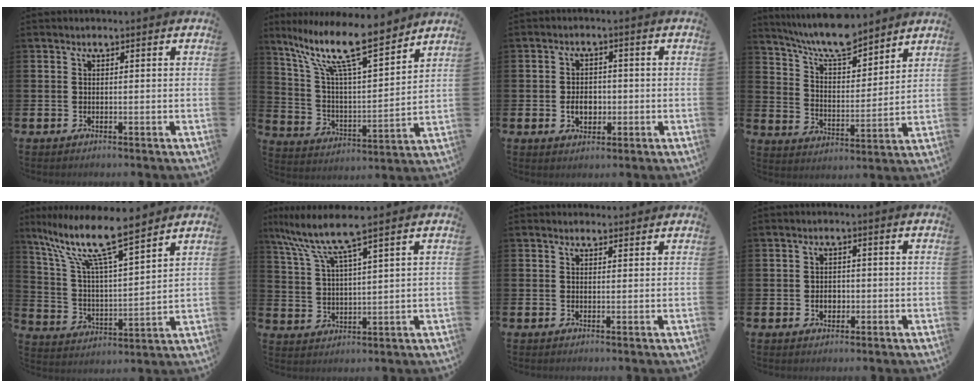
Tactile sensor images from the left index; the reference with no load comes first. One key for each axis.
{"total": 13.6, "fx": 10.5, "fy": 2.8, "fz": 8.3, "tx": -0.185, "ty": -0.055, "tz": 0.179}
{"total": 3.5, "fx": -0.7, "fy": 2.6, "fz": 2.3, "tx": -0.031, "ty": -0.001, "tz": -0.020}
{"total": 8.8, "fx": 8.1, "fy": 1.5, "fz": 2.9, "tx": -0.083, "ty": -0.047, "tz": 0.146}
{"total": 12.2, "fx": 10.0, "fy": 2.0, "fz": 6.7, "tx": -0.164, "ty": -0.052, "tz": 0.171}
{"total": 7.4, "fx": 6.0, "fy": 0.4, "fz": 4.3, "tx": -0.111, "ty": -0.022, "tz": 0.103}
{"total": 1.3, "fx": 1.2, "fy": 0.4, "fz": 0.0, "tx": 0.006, "ty": 0.000, "tz": 0.021}
{"total": 2.1, "fx": -0.4, "fy": 1.6, "fz": 1.2, "tx": -0.008, "ty": -0.001, "tz": -0.014}